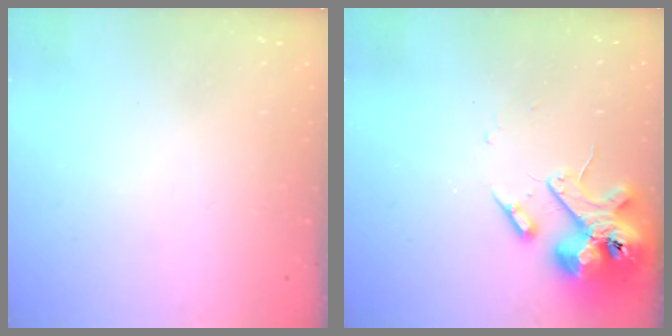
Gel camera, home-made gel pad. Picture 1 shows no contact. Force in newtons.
{"total": 14.5, "press": 14.4, "slide": 2.2}